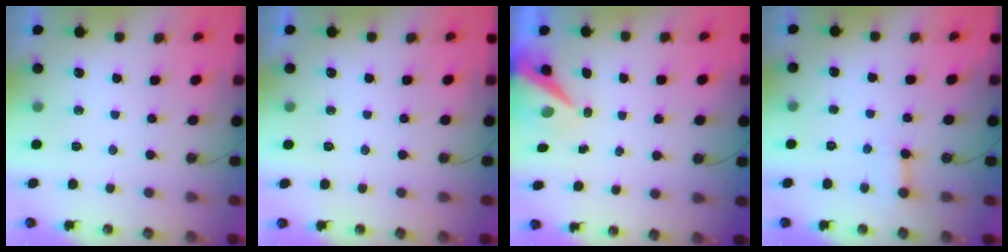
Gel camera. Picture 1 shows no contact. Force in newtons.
{"total": 0.0}
{"total": 7.8, "press": 7.7, "slide": 0.8}
{"total": 4.4, "press": 4.3, "slide": 0.5}